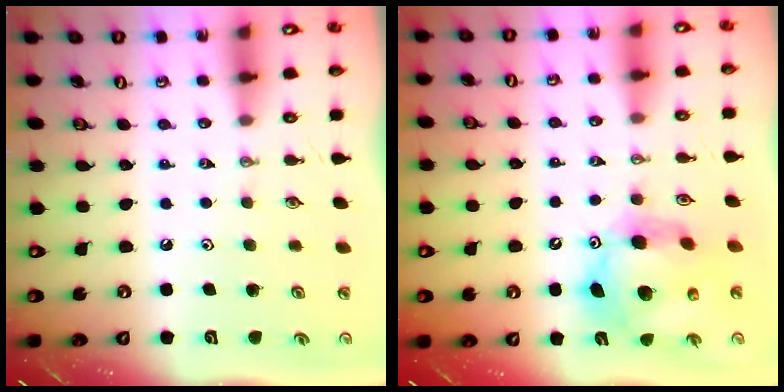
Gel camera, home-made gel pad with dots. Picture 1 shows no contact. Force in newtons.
{"total": 13.5, "press": 13.4, "slide": 1.5}